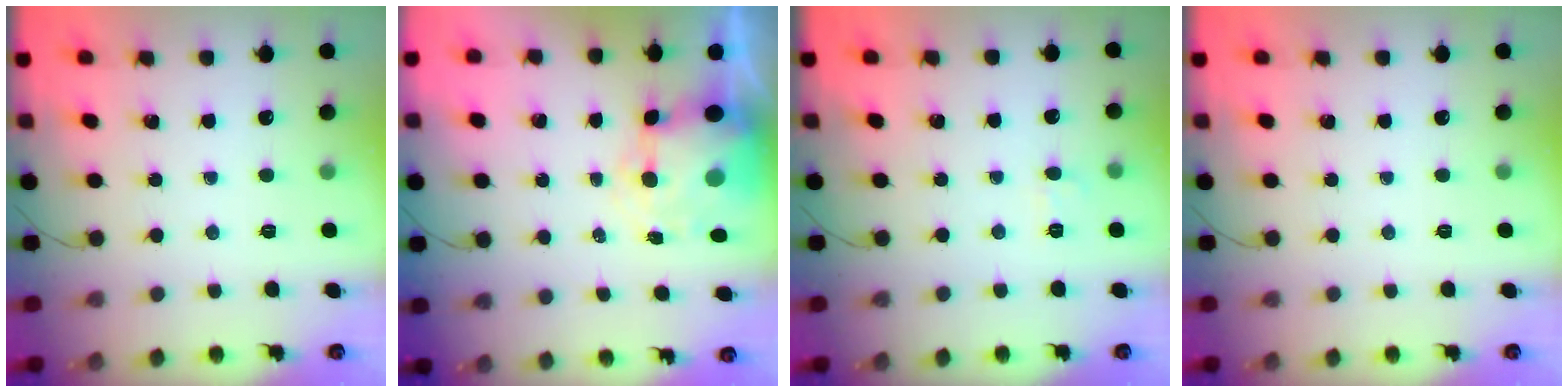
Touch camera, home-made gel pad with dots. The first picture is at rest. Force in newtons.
{"total": 8.6, "press": 8.4, "slide": 1.9}
{"total": 4.5, "press": 4.2, "slide": 1.5}
{"total": 0.0}